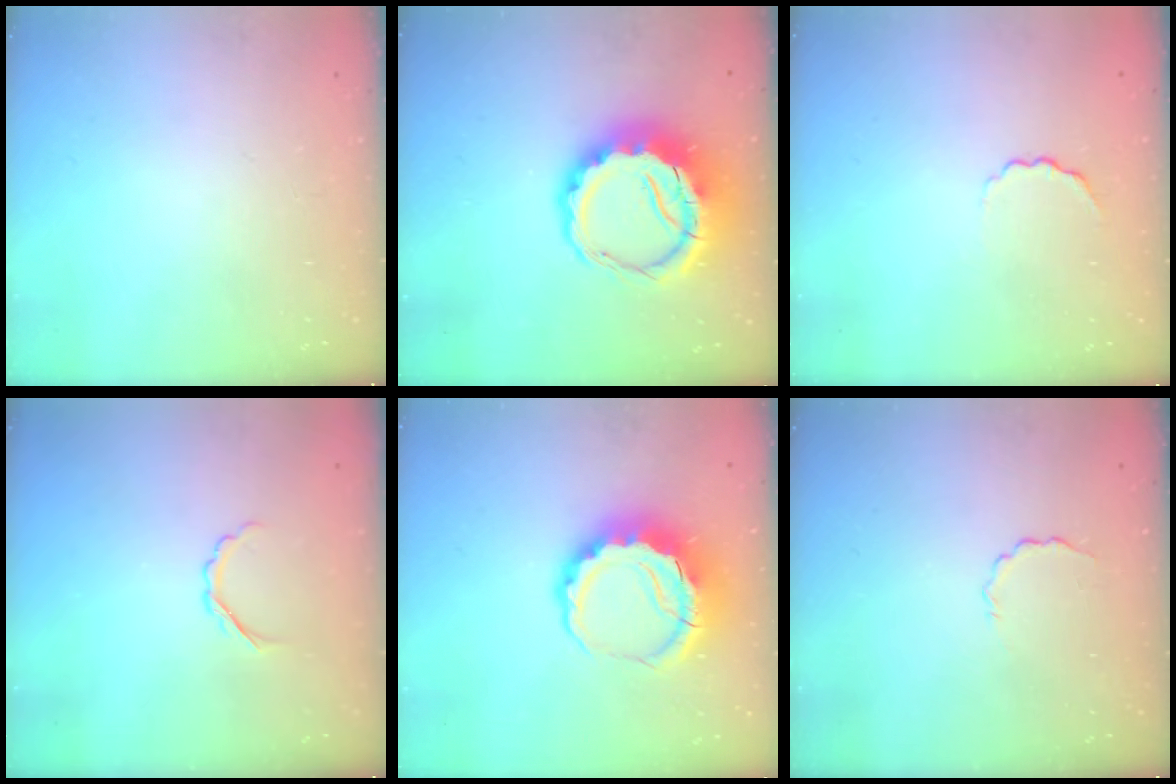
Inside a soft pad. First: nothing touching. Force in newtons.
{"total": 11.1, "press": 10.8, "slide": 2.5}
{"total": 2.1, "press": 2.0, "slide": 0.8}
{"total": 2.7, "press": 2.6, "slide": 0.8}
{"total": 8.5, "press": 8.2, "slide": 2.1}
{"total": 2.6, "press": 2.5, "slide": 0.8}